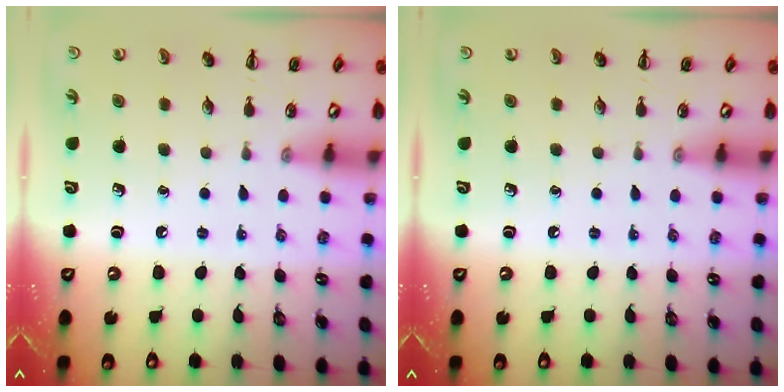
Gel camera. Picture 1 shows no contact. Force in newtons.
{"total": 0.0}